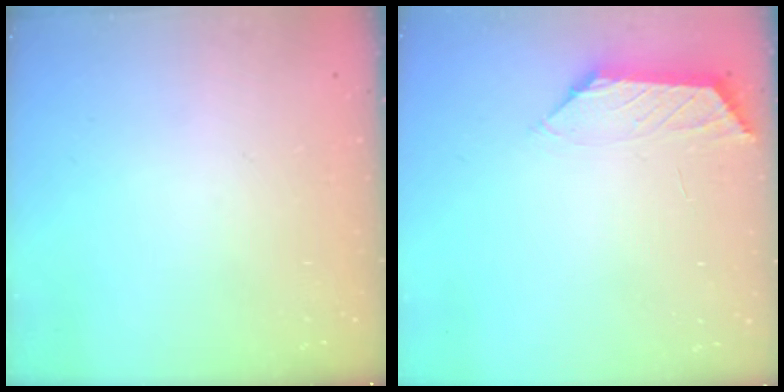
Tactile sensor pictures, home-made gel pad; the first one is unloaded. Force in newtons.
{"total": 1.2, "press": 1.1, "slide": 0.4}